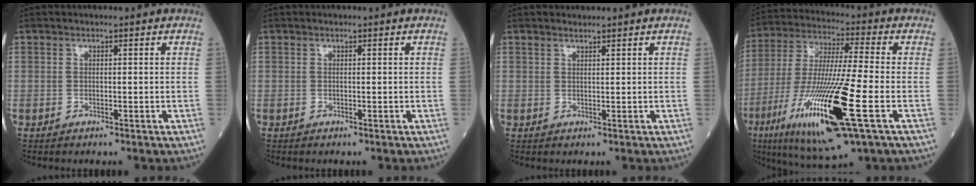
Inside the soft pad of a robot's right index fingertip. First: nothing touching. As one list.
[{"total": 0.0}, {"total": 0.9, "force": [0.9, 0.0, 0.0], "torque": [-0.008, -0.001, 0.019]}, {"total": 20.6, "force": [-7.4, 1.4, 19.1], "torque": [-0.406, -0.045, -0.135]}]